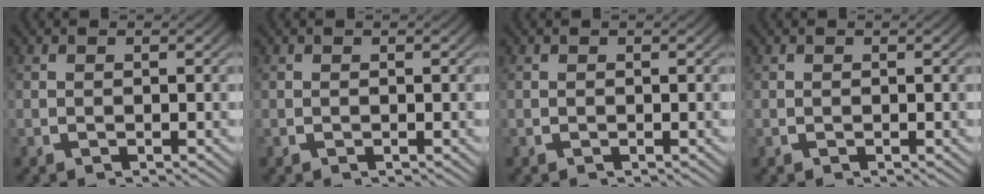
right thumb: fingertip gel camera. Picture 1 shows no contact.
{"total": 0.0}
{"total": 0.0}
{"total": 0.0}